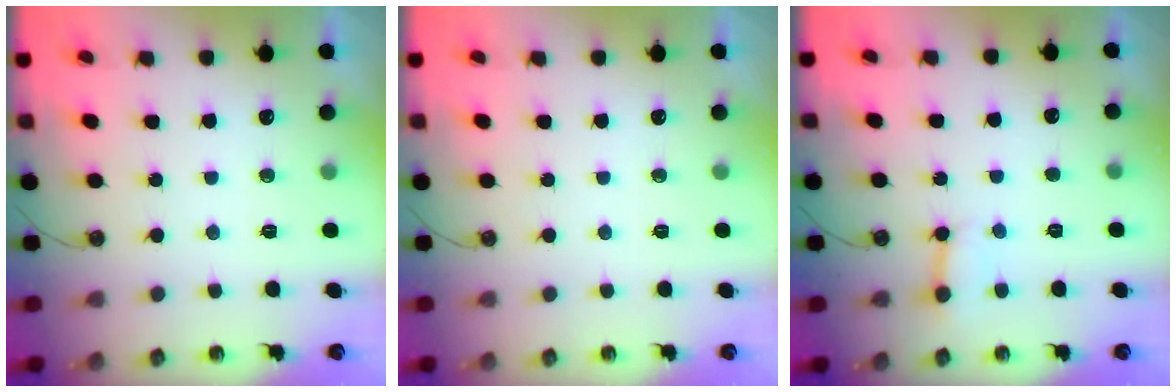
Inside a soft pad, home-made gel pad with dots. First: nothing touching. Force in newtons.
{"total": 0.0}
{"total": 3.6, "press": 3.6, "slide": 0.4}